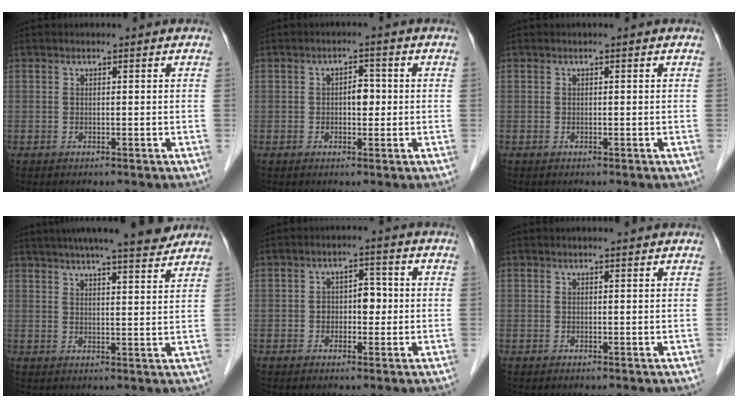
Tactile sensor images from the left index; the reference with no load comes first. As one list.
[{"total": 2.5, "force": [-0.5, 1.4, 2.1], "torque": [-0.028, 0.002, -0.009]}, {"total": 0.0}, {"total": 13.8, "force": [12.0, 0.8, 6.9], "torque": [-0.110, 0.010, 0.160]}, {"total": 3.7, "force": [-0.7, 2.3, 2.9], "torque": [-0.040, 0.012, -0.010]}, {"total": 1.0, "force": [0.9, -0.1, 0.4], "torque": [-0.008, 0.002, 0.013]}]